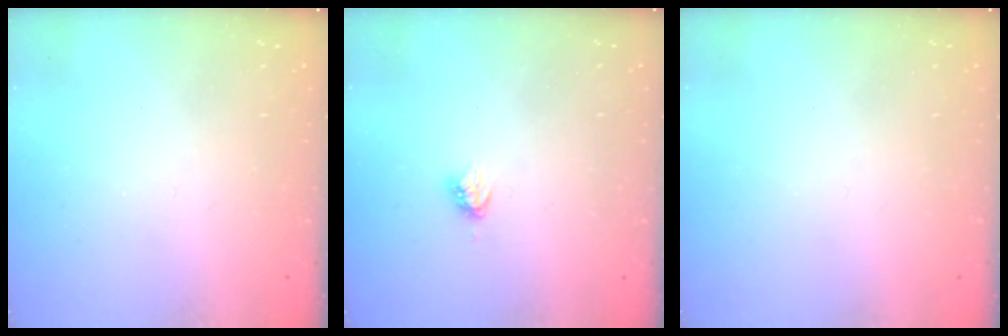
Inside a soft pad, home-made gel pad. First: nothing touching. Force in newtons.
{"total": 3.8, "press": 3.8, "slide": 0.4}
{"total": 0.0}